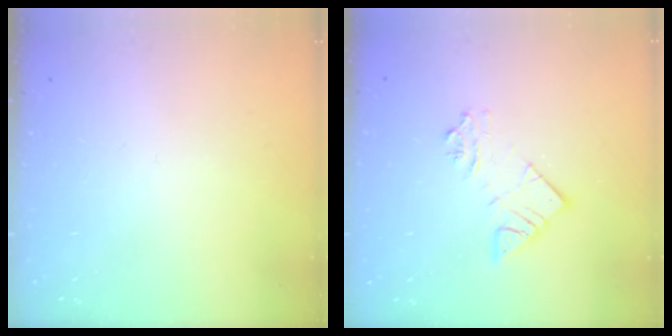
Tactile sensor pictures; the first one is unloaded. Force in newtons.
{"total": 6.1, "press": 6.1, "slide": 0.4}